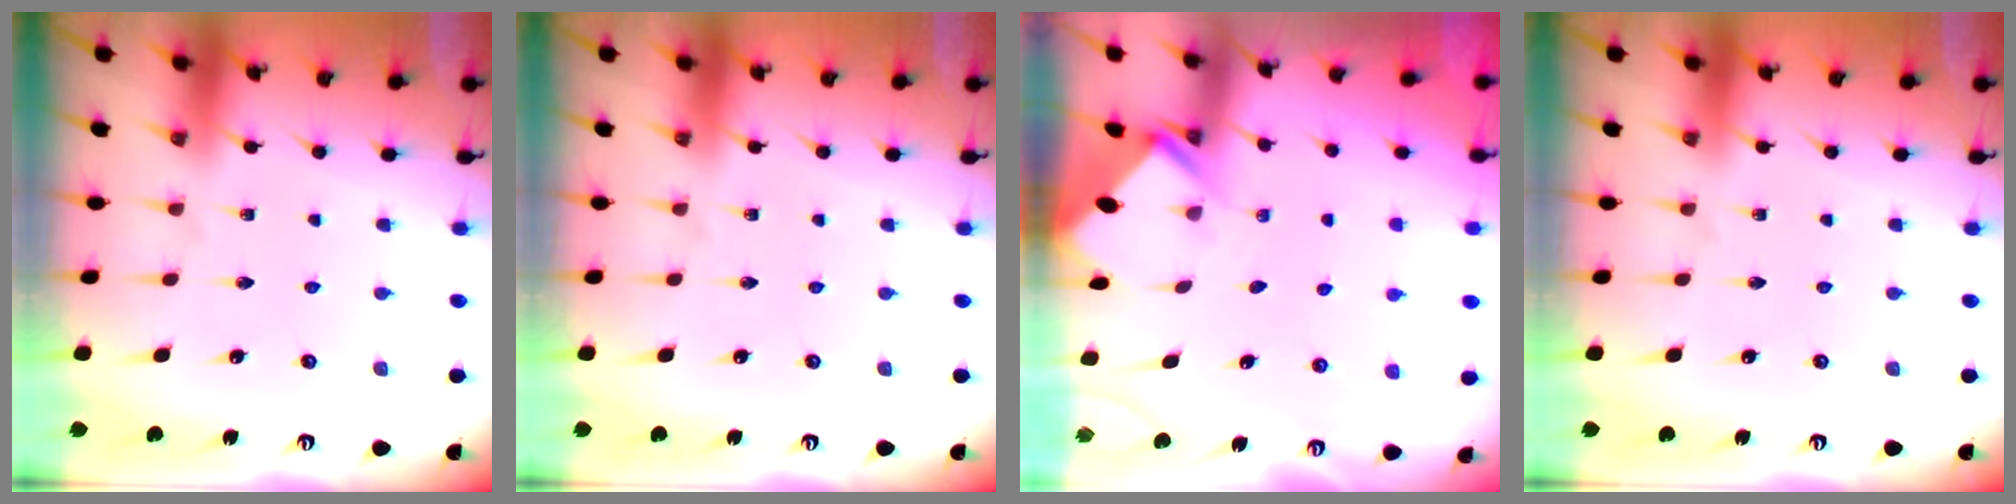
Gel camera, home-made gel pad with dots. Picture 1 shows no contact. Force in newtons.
{"total": 0.0}
{"total": 2.7, "press": 2.7, "slide": 0.2}
{"total": 0.0}